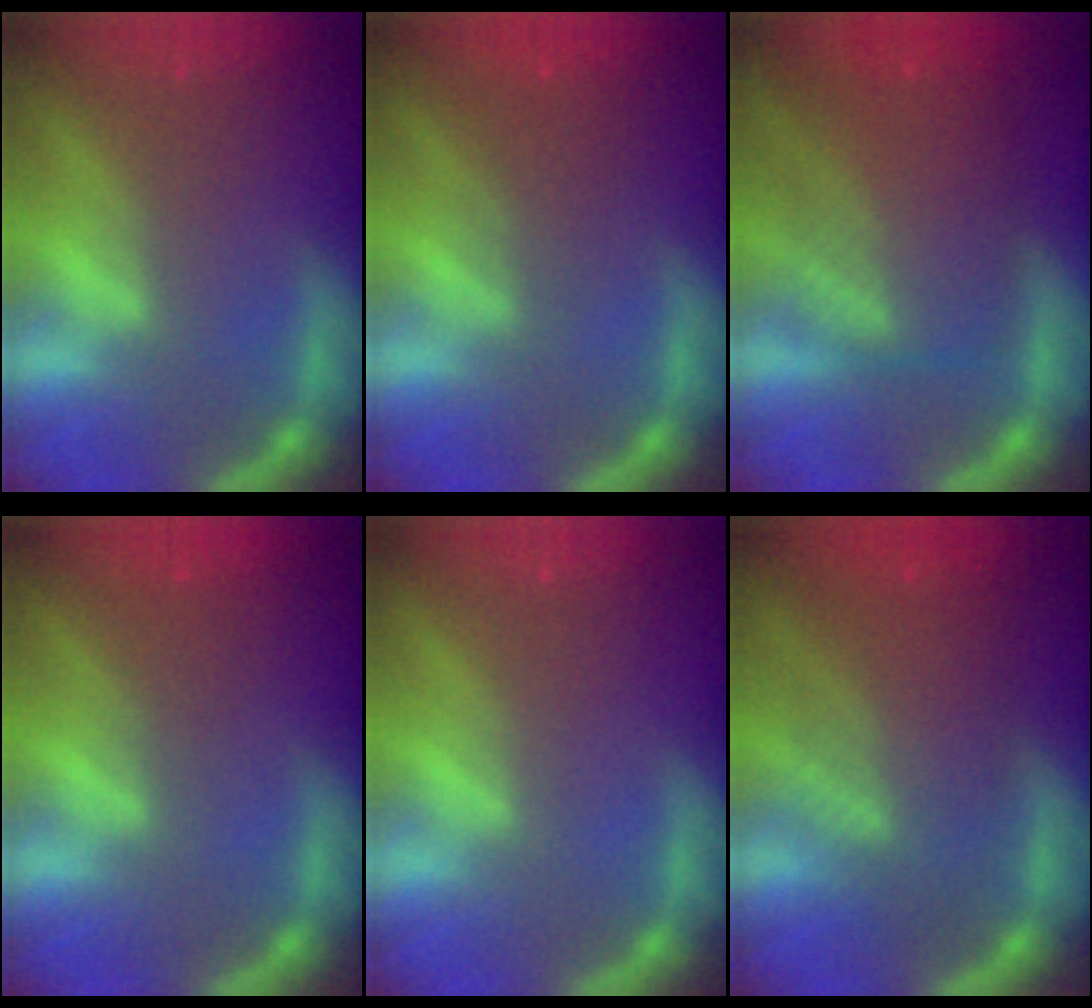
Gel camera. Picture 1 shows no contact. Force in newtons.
{"total": 2.5}
{"total": 8.6}
{"total": 1.5}
{"total": 0.0}
{"total": 8.0}